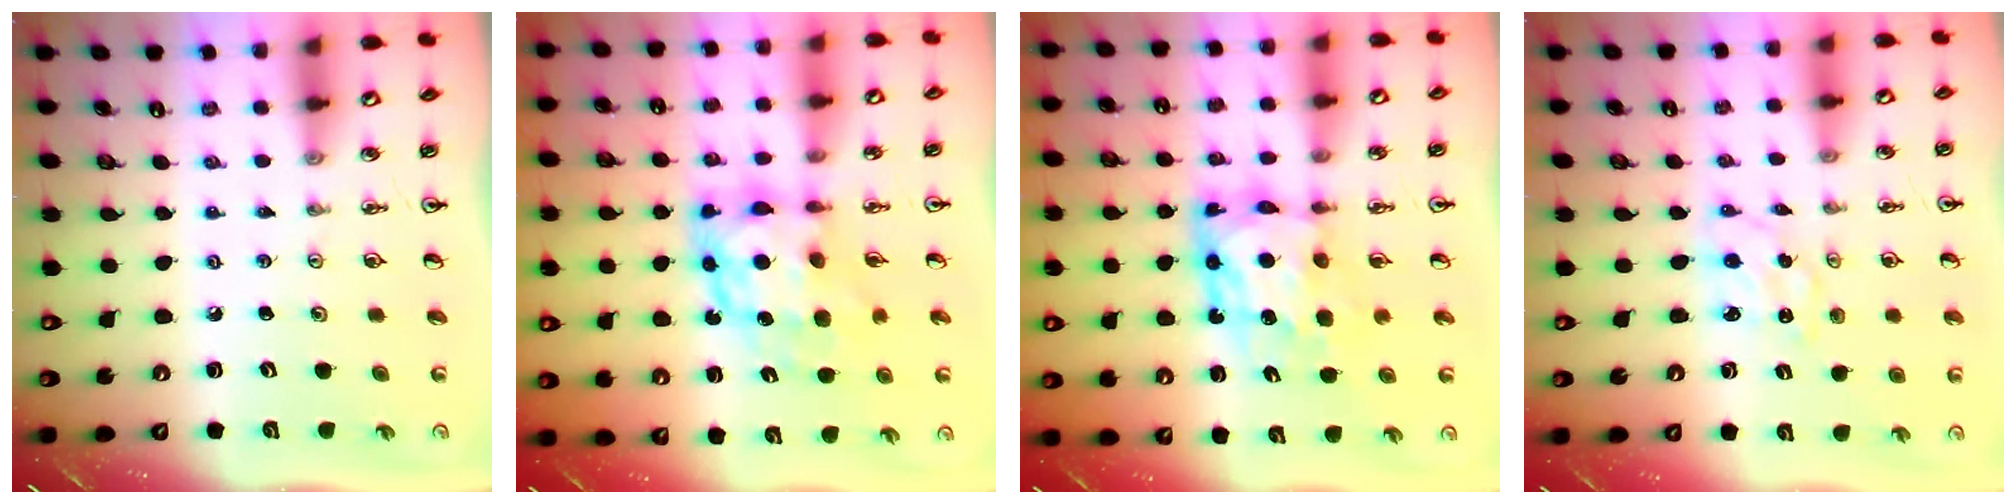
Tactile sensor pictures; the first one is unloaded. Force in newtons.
{"total": 10.1, "press": 10.0, "slide": 1.0}
{"total": 10.0, "press": 9.9, "slide": 1.2}
{"total": 2.0, "press": 2.0, "slide": 0.2}